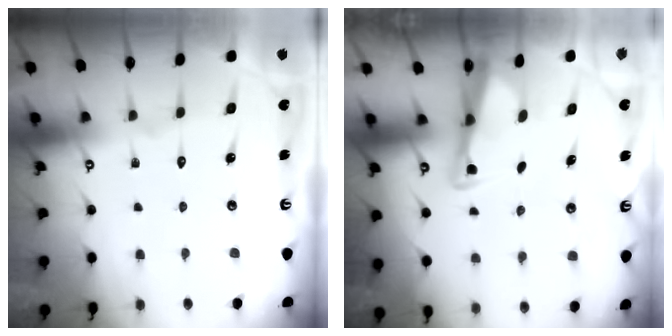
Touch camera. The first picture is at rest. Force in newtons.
{"total": 2.7, "press": 2.7, "slide": 0.3}